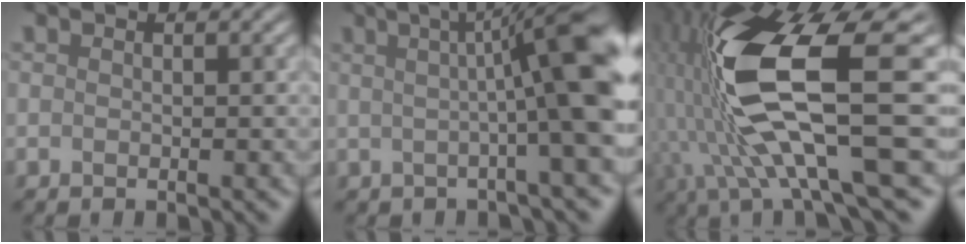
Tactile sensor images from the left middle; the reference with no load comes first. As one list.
[{"total": 9.4, "force": [1.7, 1.4, 9.2], "torque": [-0.099, 0.015, 0.017]}, {"total": 13.4, "force": [1.6, 5.2, 12.2], "torque": [-0.247, -0.014, 0.033]}]